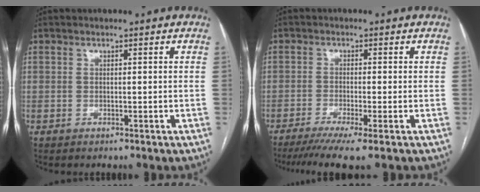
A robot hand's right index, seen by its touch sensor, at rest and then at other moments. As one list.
[{"total": 7.1, "force": [-5.0, -0.4, 5.1], "torque": [-0.078, -0.015, -0.081]}]